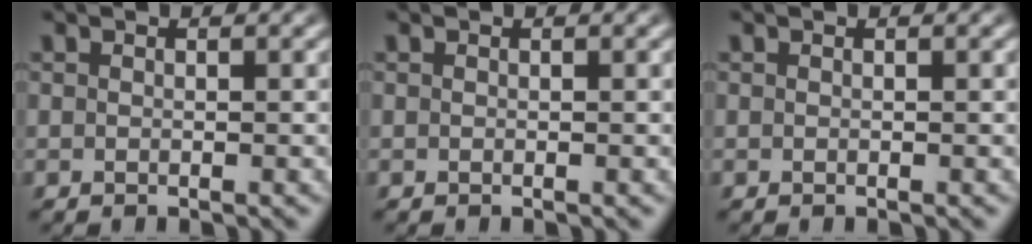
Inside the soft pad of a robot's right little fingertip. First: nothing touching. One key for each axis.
{"total": 0.0}
{"total": 0.0}